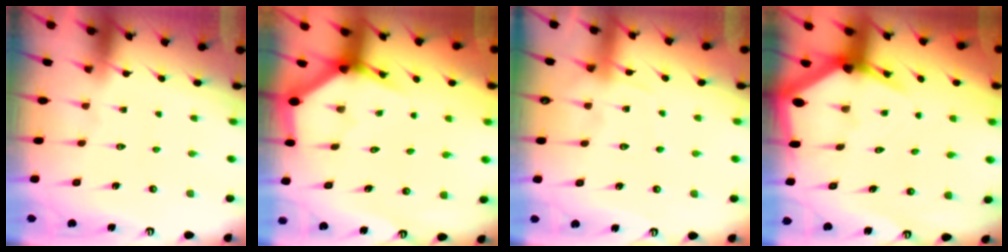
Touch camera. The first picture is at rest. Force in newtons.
{"total": 4.0, "press": 4.0, "slide": 0.2}
{"total": 6.5, "press": 6.4, "slide": 0.8}
{"total": 4.5, "press": 4.5, "slide": 0.5}